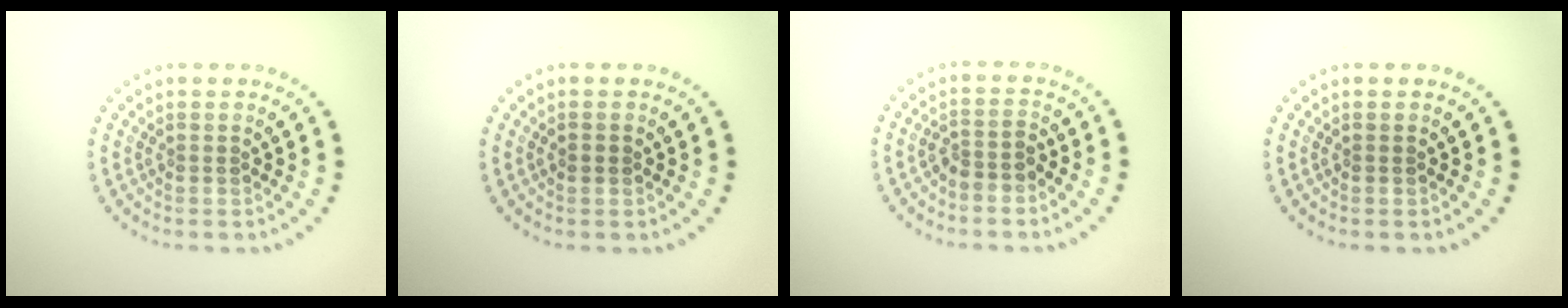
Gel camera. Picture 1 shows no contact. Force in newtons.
{"total": 0.9, "press": 0.9, "slide": 0.1}
{"total": 1.8, "press": 1.5, "slide": 1.1}
{"total": 0.0}